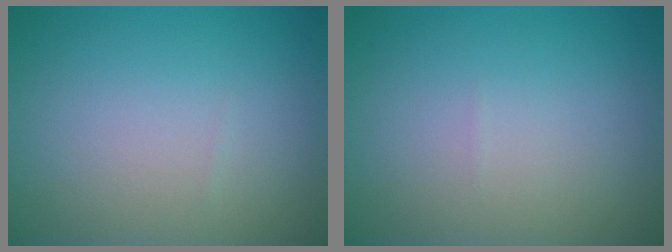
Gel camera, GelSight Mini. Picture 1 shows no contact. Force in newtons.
{"total": 0.0}